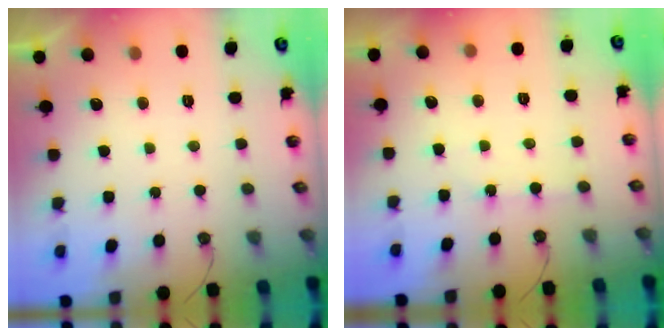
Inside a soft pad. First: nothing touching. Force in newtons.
{"total": 2.0, "press": 2.0, "slide": 0.3}